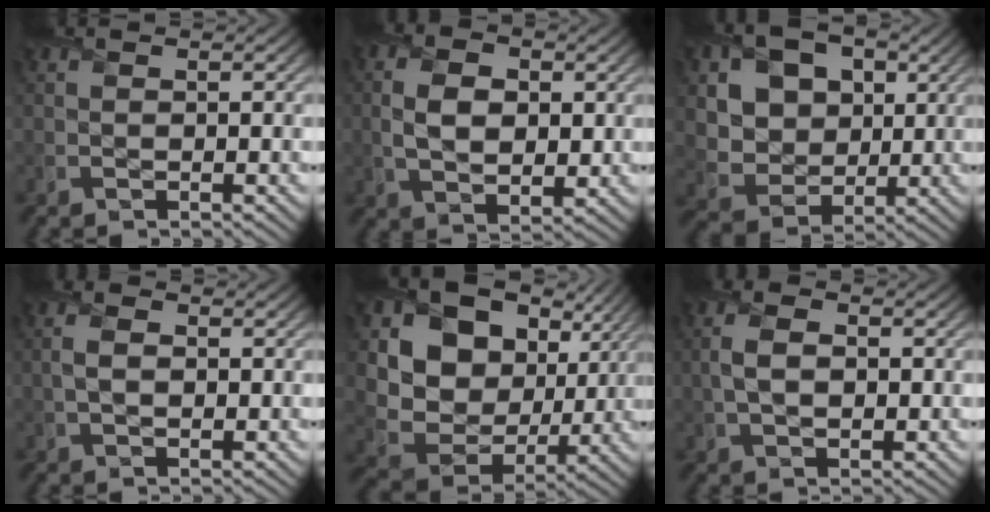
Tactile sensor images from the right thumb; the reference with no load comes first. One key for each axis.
{"total": 6.5, "fx": 0.6, "fy": 4.3, "fz": 4.8, "tx": -0.106, "ty": -0.005, "tz": 0.013}
{"total": 10.5, "fx": 3.6, "fy": 8.3, "fz": 5.3, "tx": -0.143, "ty": 0.006, "tz": 0.076}
{"total": 3.2, "fx": 0.4, "fy": 2.0, "fz": 2.4, "tx": -0.061, "ty": -0.001, "tz": 0.007}
{"total": 17.1, "fx": 6.1, "fy": 13.6, "fz": 8.4, "tx": -0.229, "ty": 0.037, "tz": 0.142}
{"total": 4.4, "fx": 0.3, "fy": 2.7, "fz": 3.5, "tx": -0.084, "ty": 0.001, "tz": 0.005}